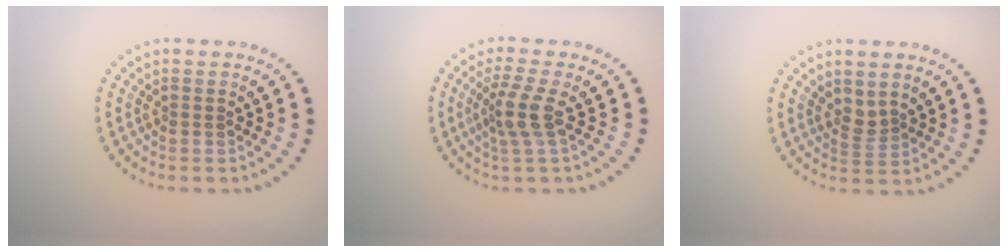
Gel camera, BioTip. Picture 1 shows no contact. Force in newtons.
{"total": 2.7, "press": 2.1, "slide": 1.8}
{"total": 1.4, "press": 1.1, "slide": 0.9}